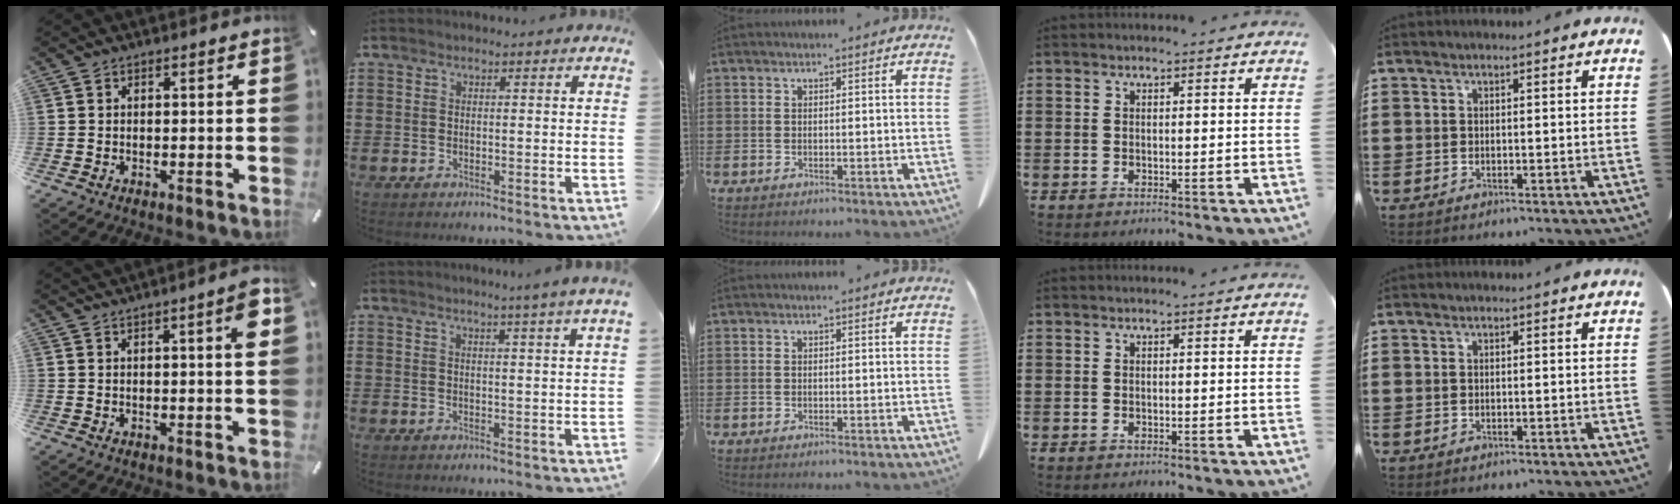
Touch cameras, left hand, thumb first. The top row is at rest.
{"thumb": {"total": 5.5, "force": [2.4, 0.6, 4.9], "torque": [-0.073, -0.010, 0.035]}, "index": {"total": 2.4, "force": [1.7, -1.1, 1.2], "torque": [-0.023, -0.008, 0.030]}}